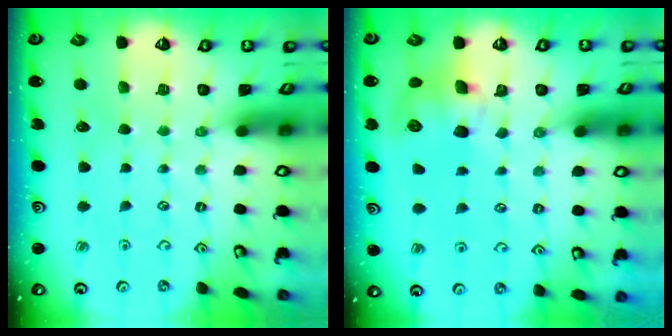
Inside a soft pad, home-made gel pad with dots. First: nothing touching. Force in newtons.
{"total": 9.5, "press": 9.4, "slide": 0.6}